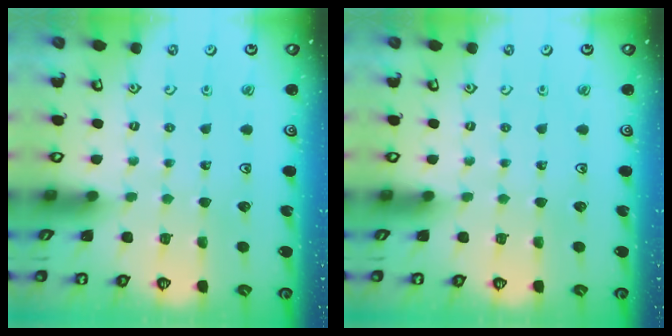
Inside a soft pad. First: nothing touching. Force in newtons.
{"total": 0.0}